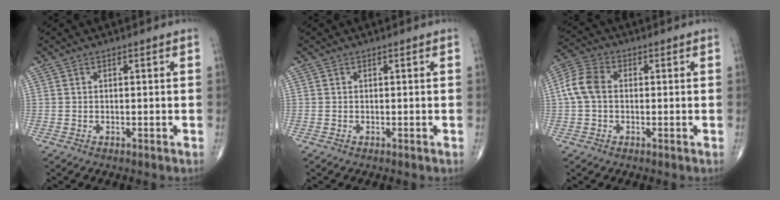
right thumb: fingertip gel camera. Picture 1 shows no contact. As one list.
[{"total": 0.0}, {"total": 6.7, "force": [0.2, 4.7, 4.8], "torque": [-0.105, 0.020, -0.003]}]